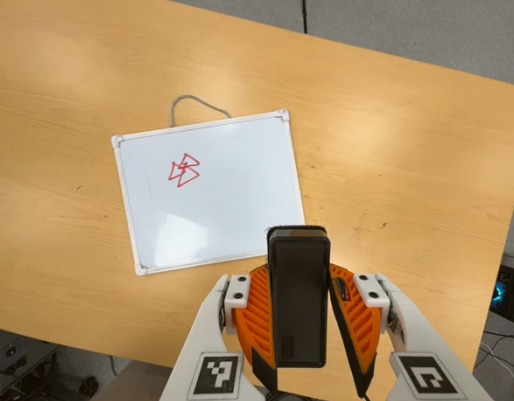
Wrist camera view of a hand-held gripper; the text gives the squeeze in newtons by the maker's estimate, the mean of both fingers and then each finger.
{"total": 5.2, "left": 4.3, "right": 6.1}